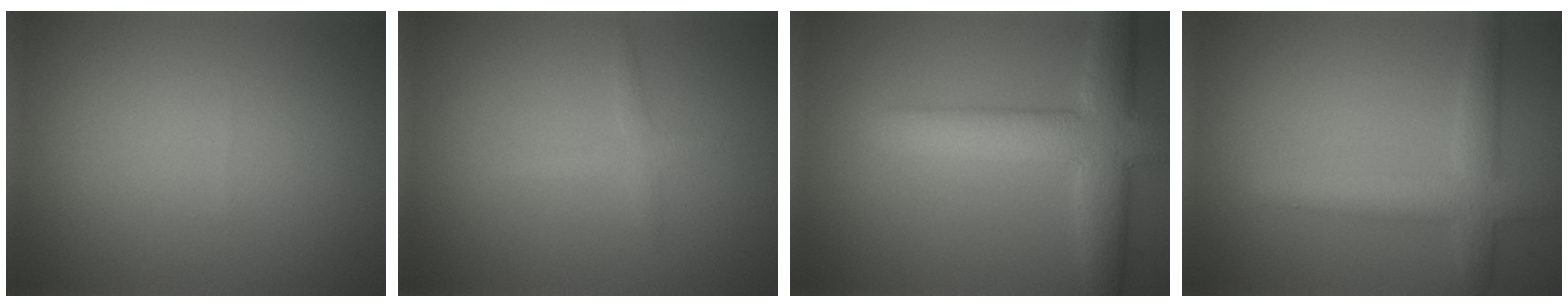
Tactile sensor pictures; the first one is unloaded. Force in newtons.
{"total": 1.4, "press": 1.4, "slide": 0.1}
{"total": 7.5, "press": 7.5, "slide": 0.2}
{"total": 4.0, "press": 4.0, "slide": 0.1}